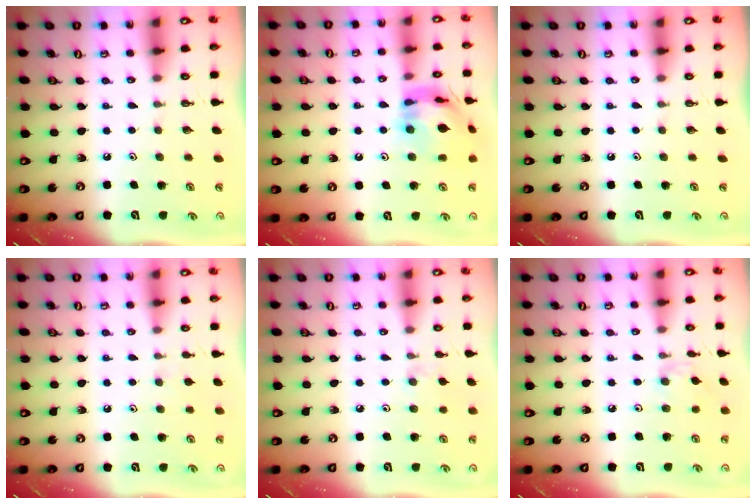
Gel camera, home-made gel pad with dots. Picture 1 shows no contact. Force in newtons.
{"total": 13.4, "press": 13.3, "slide": 1.5}
{"total": 0.0}
{"total": 2.5, "press": 2.5, "slide": 0.4}
{"total": 2.7, "press": 2.6, "slide": 0.5}
{"total": 2.5, "press": 2.5, "slide": 0.4}